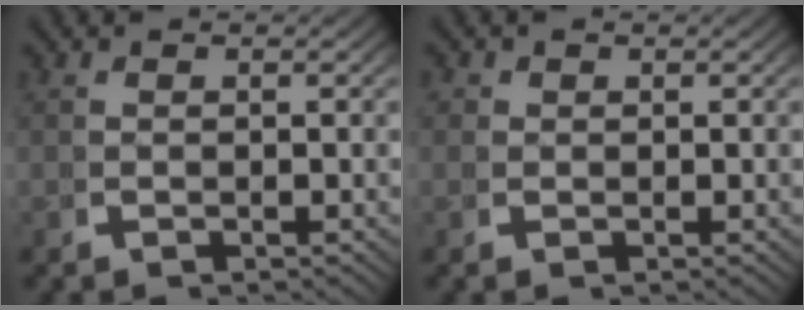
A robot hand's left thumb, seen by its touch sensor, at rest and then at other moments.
{"total": 1.3, "force": [0.4, 1.2, 0.3], "torque": [-0.010, -0.007, 0.007]}